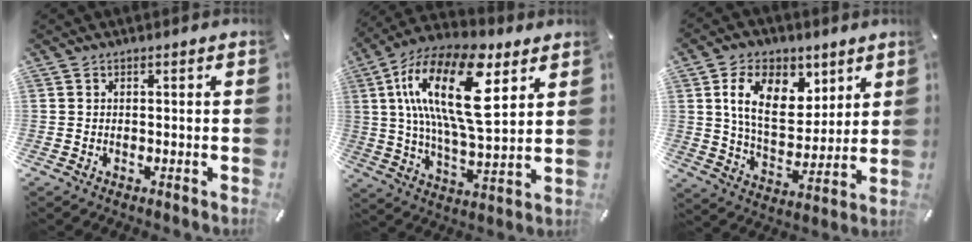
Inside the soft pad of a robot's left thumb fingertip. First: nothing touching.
{"total": 23.0, "force": [9.1, 9.1, 19.1], "torque": [-0.391, -0.030, 0.139]}
{"total": 14.6, "force": [6.4, 9.6, 9.0], "torque": [-0.152, -0.013, 0.117]}